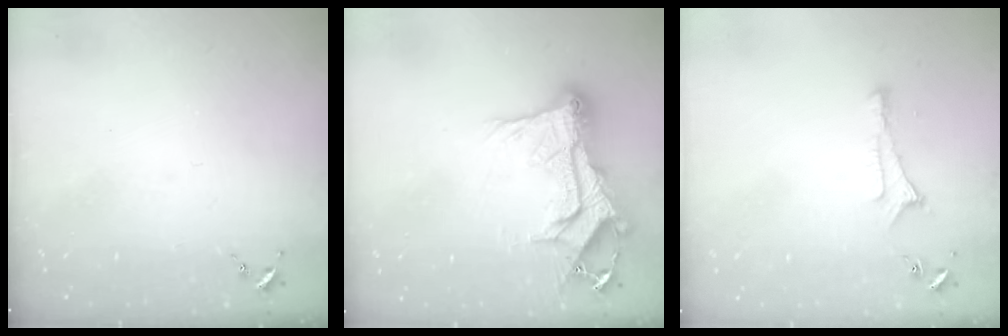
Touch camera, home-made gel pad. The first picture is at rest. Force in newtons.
{"total": 20.1, "press": 20.1, "slide": 1.1}
{"total": 4.3, "press": 4.3, "slide": 0.7}